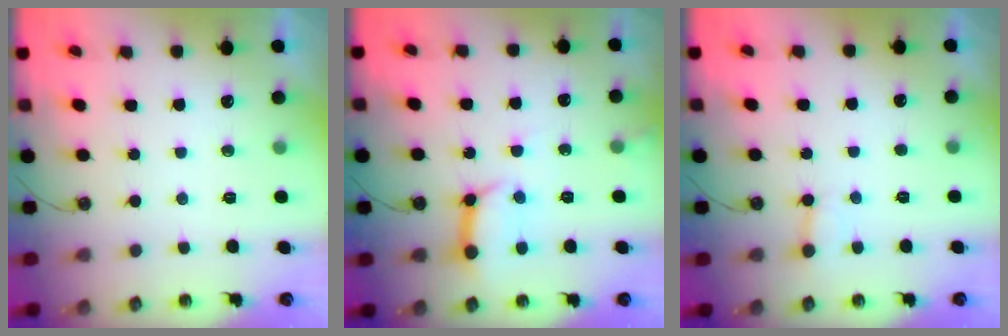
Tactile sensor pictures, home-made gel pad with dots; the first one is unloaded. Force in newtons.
{"total": 10.4, "press": 10.3, "slide": 1.4}
{"total": 4.9, "press": 4.8, "slide": 0.7}